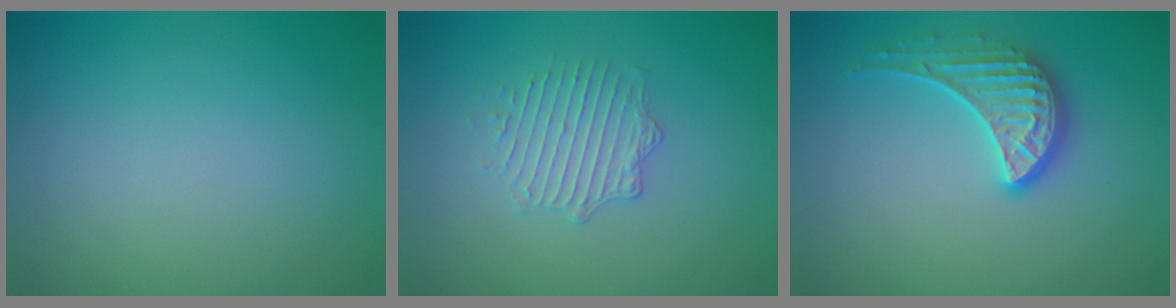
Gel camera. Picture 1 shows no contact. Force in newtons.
{"total": 1.9, "press": 1.4, "slide": 1.4}
{"total": 3.5, "press": 3.0, "slide": 1.7}